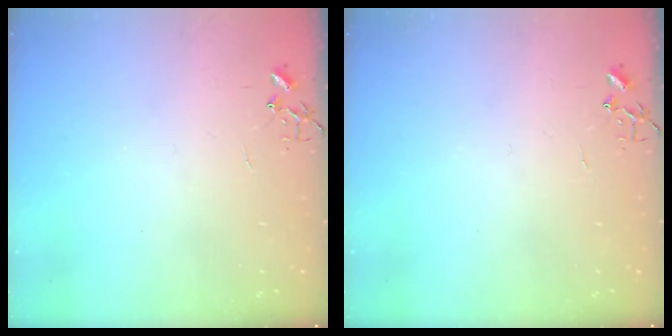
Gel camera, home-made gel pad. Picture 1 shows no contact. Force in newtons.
{"total": 0.0}